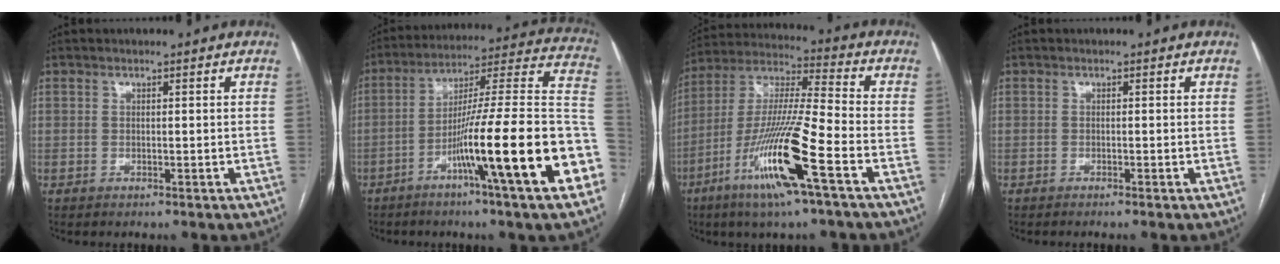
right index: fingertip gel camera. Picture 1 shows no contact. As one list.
[{"total": 23.4, "force": [-8.9, 0.0, 21.7], "torque": [-0.262, -0.001, -0.145]}, {"total": 16.9, "force": [-7.7, 0.1, 15.1], "torque": [-0.310, -0.021, -0.147]}, {"total": 0.6, "force": [-0.4, -0.2, 0.3], "torque": [-0.006, 0.001, -0.009]}]